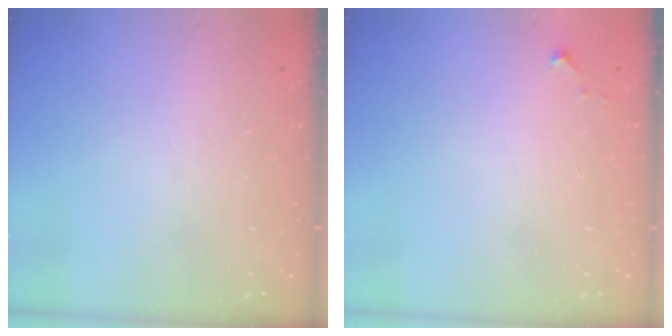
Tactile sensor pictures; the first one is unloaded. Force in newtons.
{"total": 2.6, "press": 2.6, "slide": 0.4}